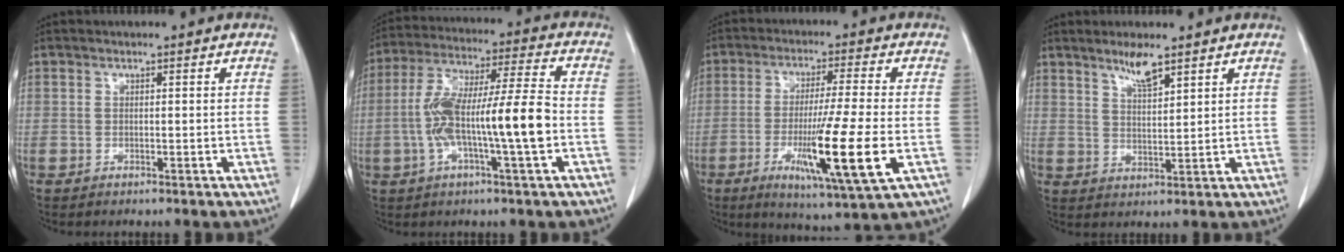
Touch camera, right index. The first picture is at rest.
{"total": 14.2, "force": [-2.7, 0.9, 13.9], "torque": [-0.265, 0.017, -0.051]}
{"total": 14.3, "force": [-3.9, -0.6, 13.7], "torque": [-0.249, -0.035, -0.068]}
{"total": 4.3, "force": [3.3, 0.4, 2.8], "torque": [-0.053, -0.003, 0.063]}